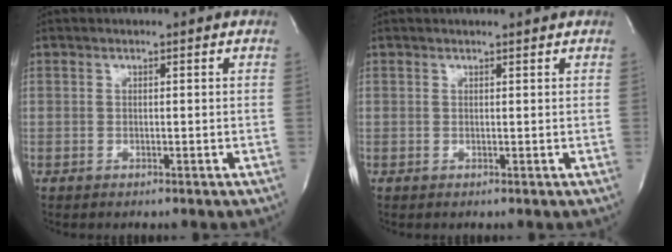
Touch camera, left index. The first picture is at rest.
{"total": 2.4, "force": [2.3, -0.1, 0.6], "torque": [-0.010, 0.009, 0.026]}